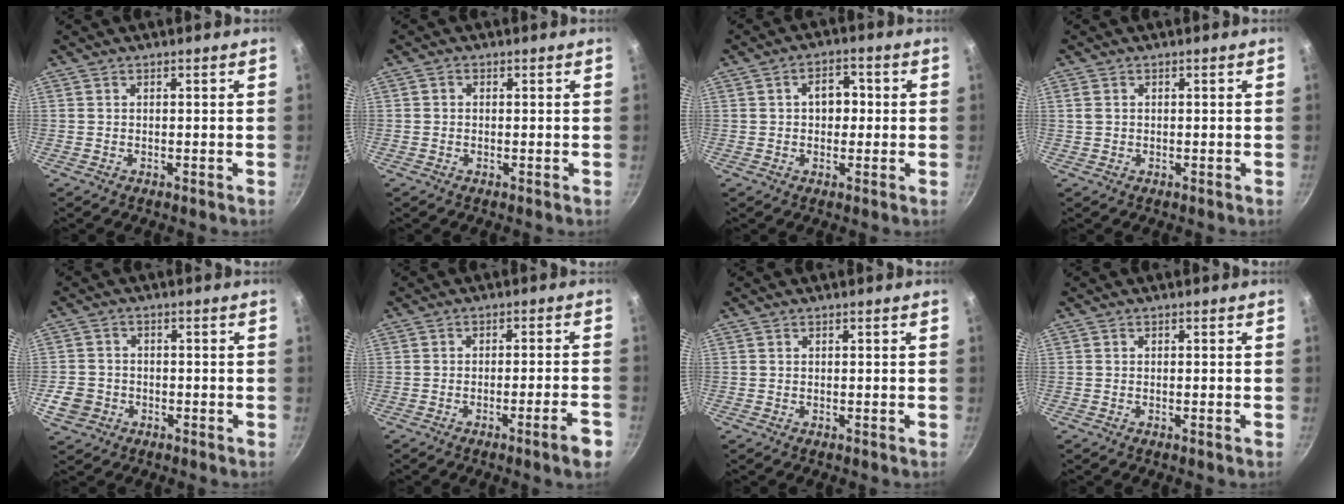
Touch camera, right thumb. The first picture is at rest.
{"total": 0.9, "force": [0.0, 0.8, 0.4], "torque": [-0.008, 0.005, 0.000]}
{"total": 5.2, "force": [0.3, 3.7, 3.7], "torque": [-0.029, 0.012, 0.000]}
{"total": 1.9, "force": [0.6, 1.5, 1.0], "torque": [-0.018, 0.003, 0.014]}
{"total": 5.5, "force": [-2.0, 4.7, 2.0], "torque": [-0.031, 0.019, -0.035]}
{"total": 5.6, "force": [-3.2, 0.1, 4.6], "torque": [-0.062, 0.023, -0.042]}
{"total": 0.0}
{"total": 0.5, "force": [-0.3, 0.0, 0.4], "torque": [-0.012, 0.002, -0.006]}